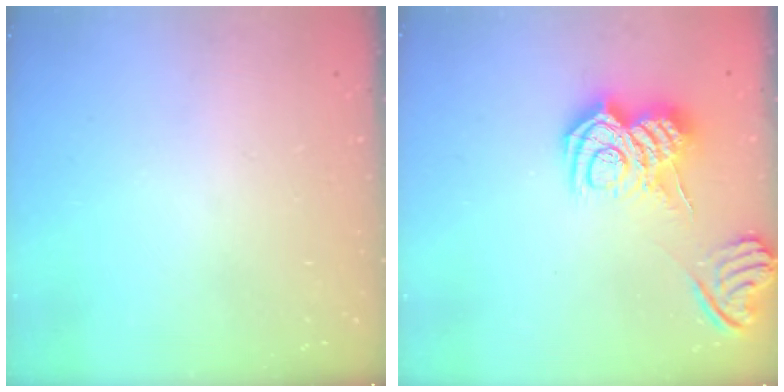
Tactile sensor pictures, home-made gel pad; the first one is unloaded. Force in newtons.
{"total": 11.4, "press": 11.4, "slide": 0.6}